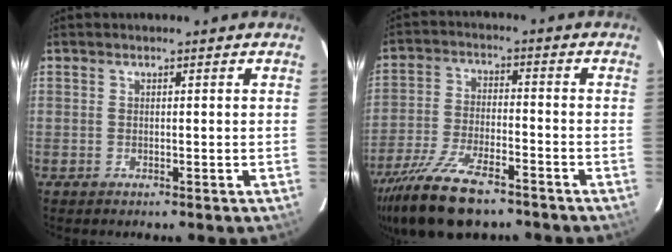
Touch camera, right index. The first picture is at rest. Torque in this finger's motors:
{"motor_torque": [1.06, -1.09, 0.71, 0.10]}